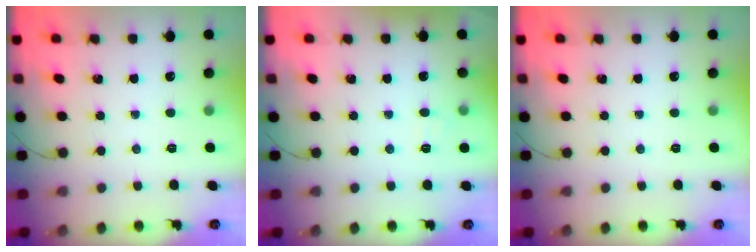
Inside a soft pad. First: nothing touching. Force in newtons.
{"total": 4.8, "press": 4.6, "slide": 1.3}
{"total": 0.0}